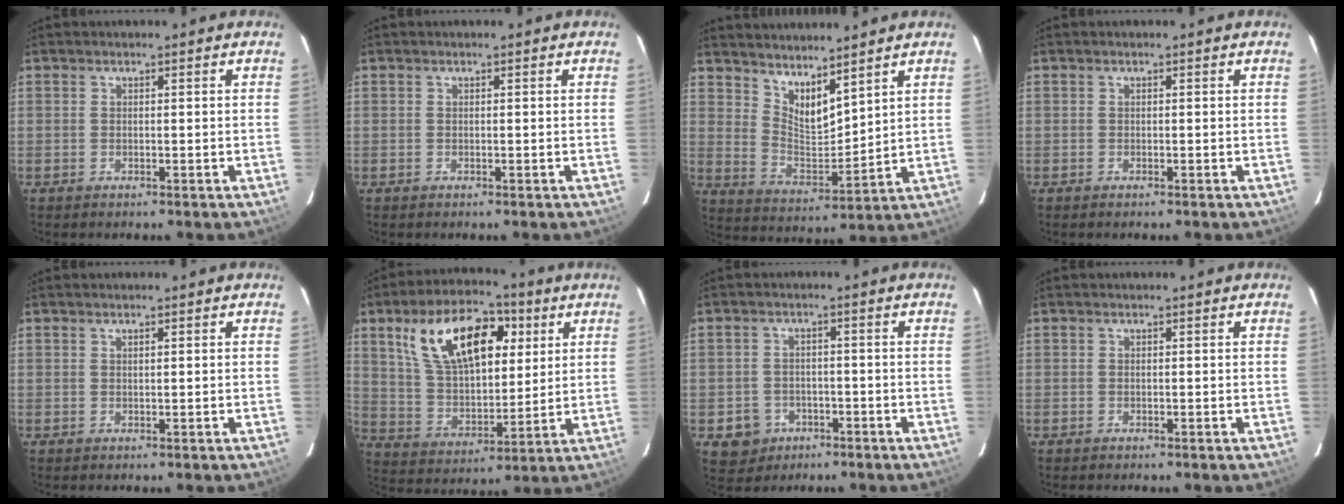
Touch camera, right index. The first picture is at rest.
{"total": 0.0}
{"total": 9.2, "force": [7.3, 2.7, 4.9], "torque": [-0.081, -0.009, 0.139]}
{"total": 0.0}
{"total": 0.6, "force": [0.4, 0.1, 0.4], "torque": [-0.006, 0.002, 0.008]}
{"total": 19.6, "force": [8.1, 10.3, 14.7], "torque": [-0.269, 0.033, 0.150]}
{"total": 5.8, "force": [-2.5, 5.1, 1.1], "torque": [-0.035, 0.013, -0.028]}
{"total": 0.0}